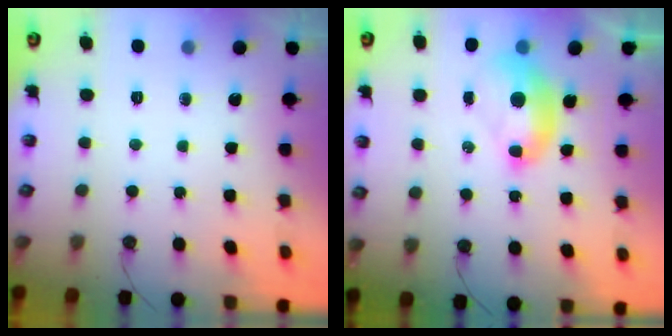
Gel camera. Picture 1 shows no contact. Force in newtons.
{"total": 2.6, "press": 2.6, "slide": 0.5}